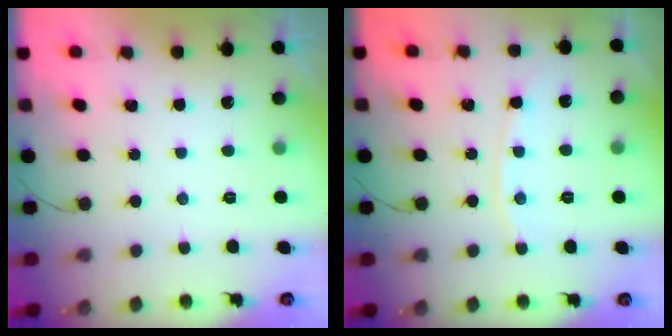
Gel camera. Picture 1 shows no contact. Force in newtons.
{"total": 5.4, "press": 5.4, "slide": 0.6}